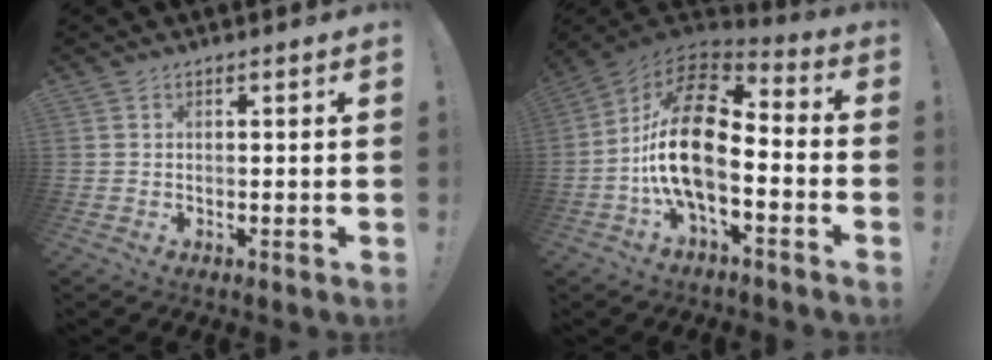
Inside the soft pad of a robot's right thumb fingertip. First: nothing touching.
{"total": 20.2, "force": [-3.0, 10.1, 17.3], "torque": [-0.350, 0.021, -0.048]}